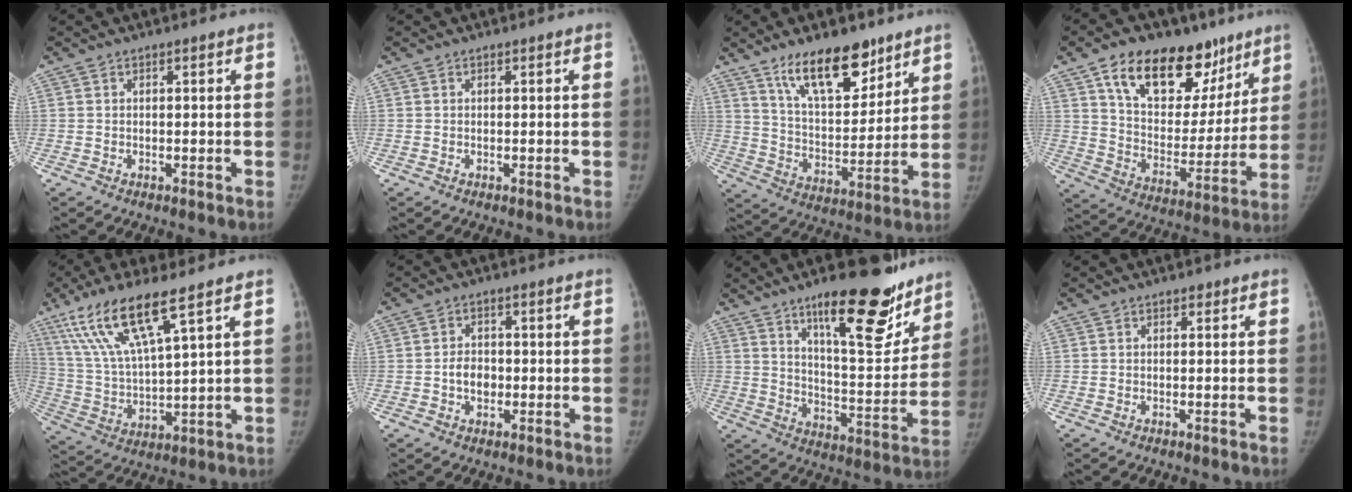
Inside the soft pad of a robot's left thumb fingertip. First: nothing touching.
{"total": 0.0}
{"total": 16.2, "force": [11.1, 6.6, 9.8], "torque": [-0.118, -0.069, 0.196]}
{"total": 24.3, "force": [14.3, 13.6, 14.2], "torque": [-0.173, -0.035, 0.235]}
{"total": 15.2, "force": [9.0, 2.9, 12.0], "torque": [-0.250, -0.030, 0.184]}
{"total": 4.1, "force": [-0.6, 3.2, 2.6], "torque": [-0.028, 0.008, -0.013]}
{"total": 22.1, "force": [14.7, 6.6, 15.2], "torque": [-0.176, -0.086, 0.227]}
{"total": 0.5, "force": [0.3, 0.4, 0.2], "torque": [0.001, 0.000, 0.001]}